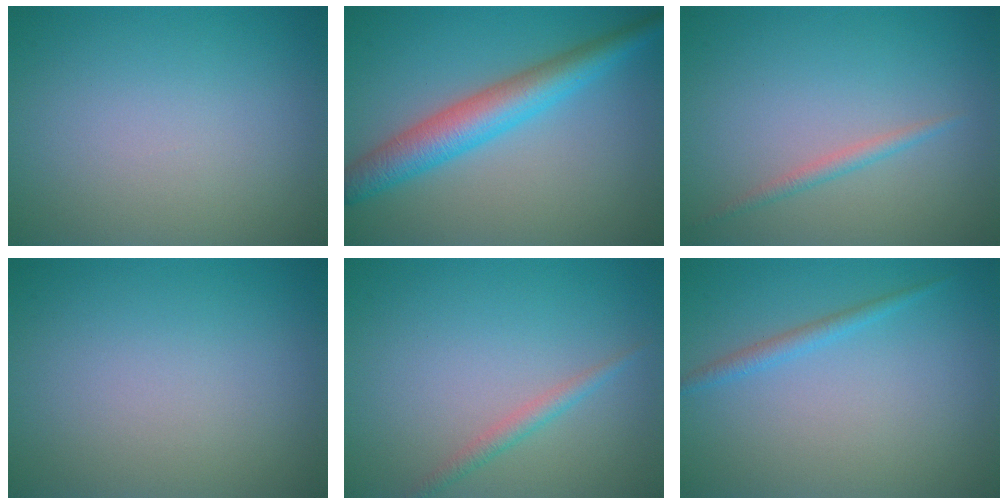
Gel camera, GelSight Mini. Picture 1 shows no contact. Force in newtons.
{"total": 5.5, "press": 5.5, "slide": 0.1}
{"total": 1.2, "press": 1.2, "slide": 0.1}
{"total": 0.0}
{"total": 1.4, "press": 1.4, "slide": 0.0}
{"total": 1.3, "press": 1.3, "slide": 0.1}